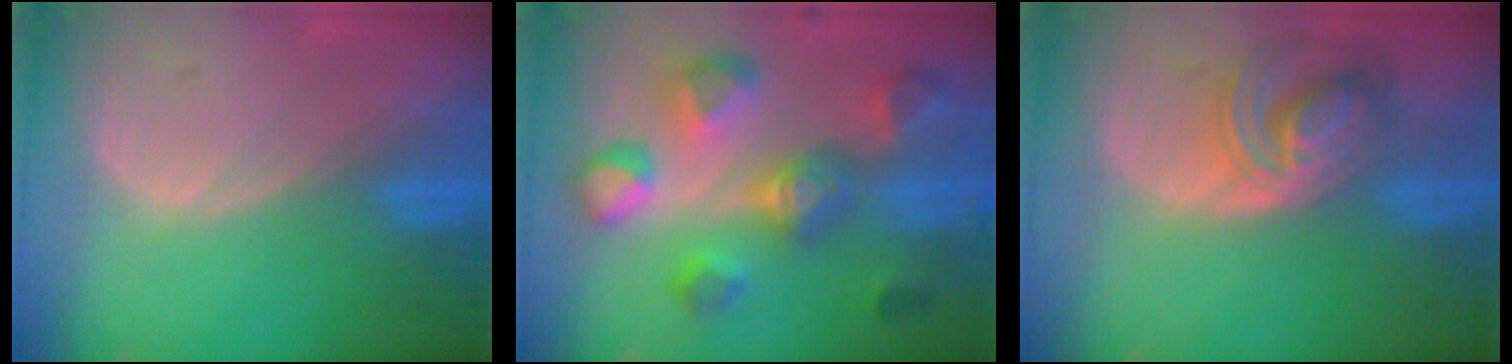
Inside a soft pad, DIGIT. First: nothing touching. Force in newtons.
{"total": 10.4, "press": 10.1, "slide": 2.8}
{"total": 6.8, "press": 6.7, "slide": 1.2}